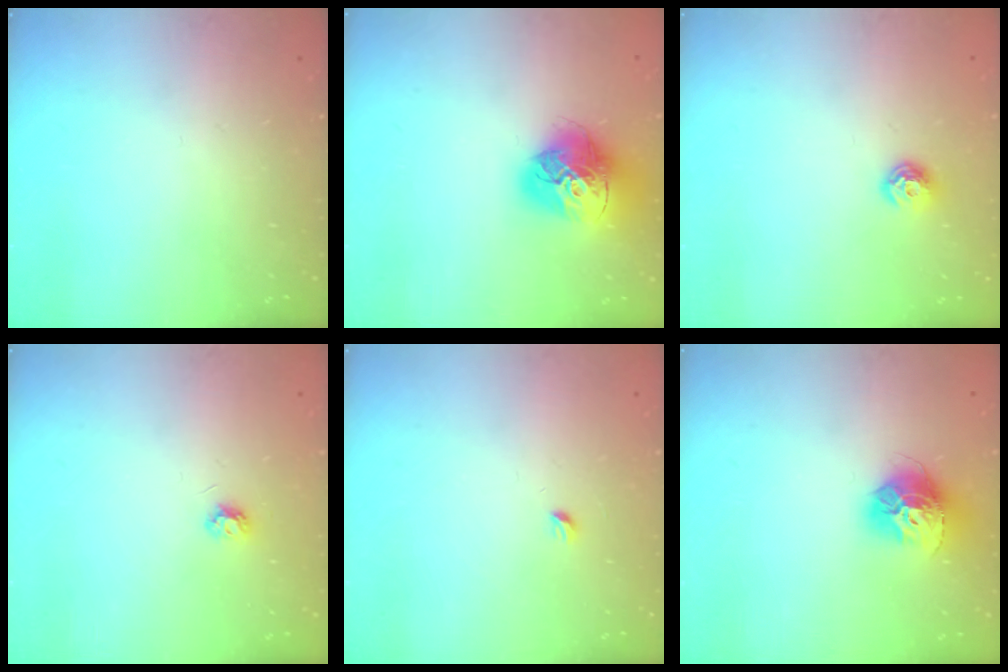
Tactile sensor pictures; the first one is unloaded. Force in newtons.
{"total": 18.0, "press": 17.9, "slide": 1.9}
{"total": 8.0, "press": 8.0, "slide": 1.0}
{"total": 4.2, "press": 4.2, "slide": 0.6}
{"total": 2.9, "press": 2.9, "slide": 0.4}
{"total": 13.6, "press": 13.5, "slide": 1.4}